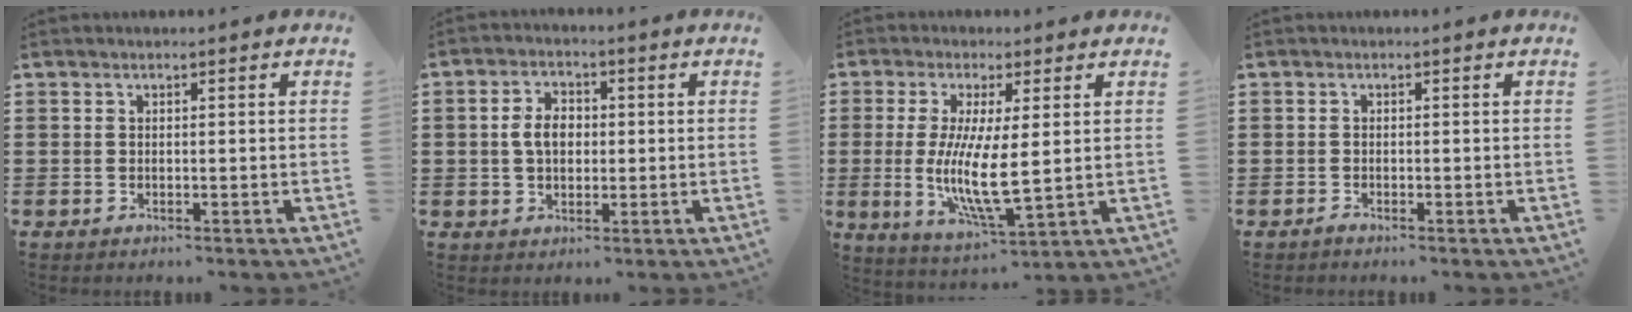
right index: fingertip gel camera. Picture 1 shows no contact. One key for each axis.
{"total": 4.6, "fx": 0.1, "fy": 3.1, "fz": 3.5, "tx": -0.080, "ty": 0.010, "tz": -0.003}
{"total": 9.0, "fx": 0.3, "fy": 2.3, "fz": 8.7, "tx": -0.175, "ty": -0.015, "tz": 0.003}
{"total": 0.6, "fx": -0.6, "fy": 0.0, "fz": 0.0, "tx": -0.002, "ty": -0.002, "tz": -0.012}